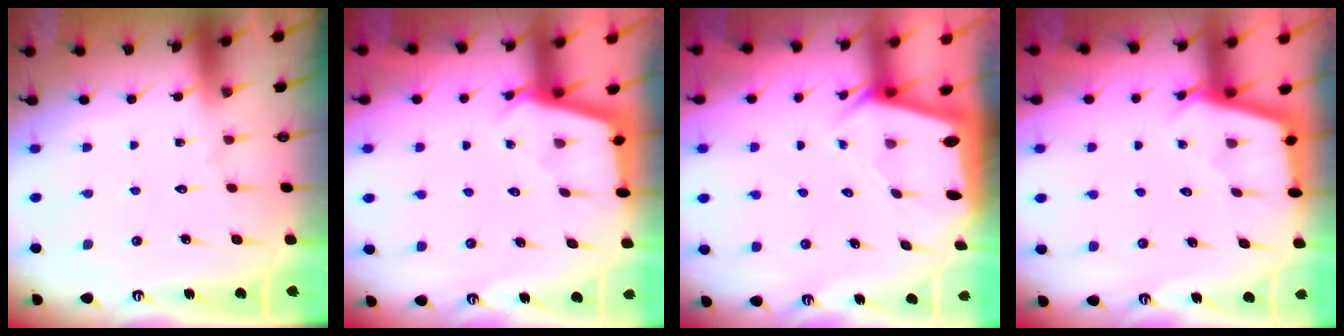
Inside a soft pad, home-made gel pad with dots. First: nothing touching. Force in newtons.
{"total": 2.9, "press": 2.9, "slide": 0.3}
{"total": 1.9, "press": 1.9, "slide": 0.1}
{"total": 3.0, "press": 3.0, "slide": 0.3}